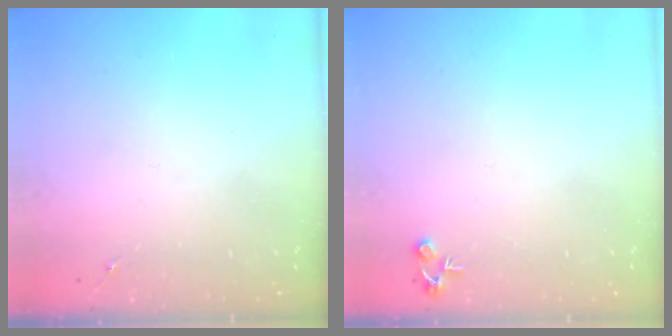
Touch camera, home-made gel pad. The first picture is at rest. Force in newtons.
{"total": 4.7, "press": 4.7, "slide": 0.2}